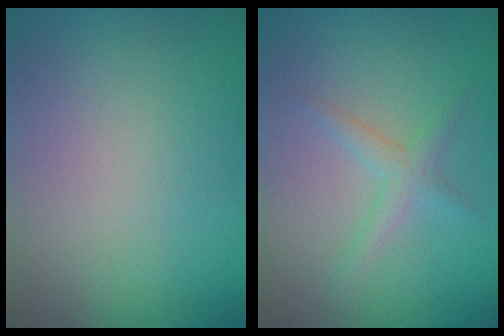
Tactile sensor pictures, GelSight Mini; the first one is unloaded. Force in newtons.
{"total": 1.8, "press": 1.8, "slide": 0.1}